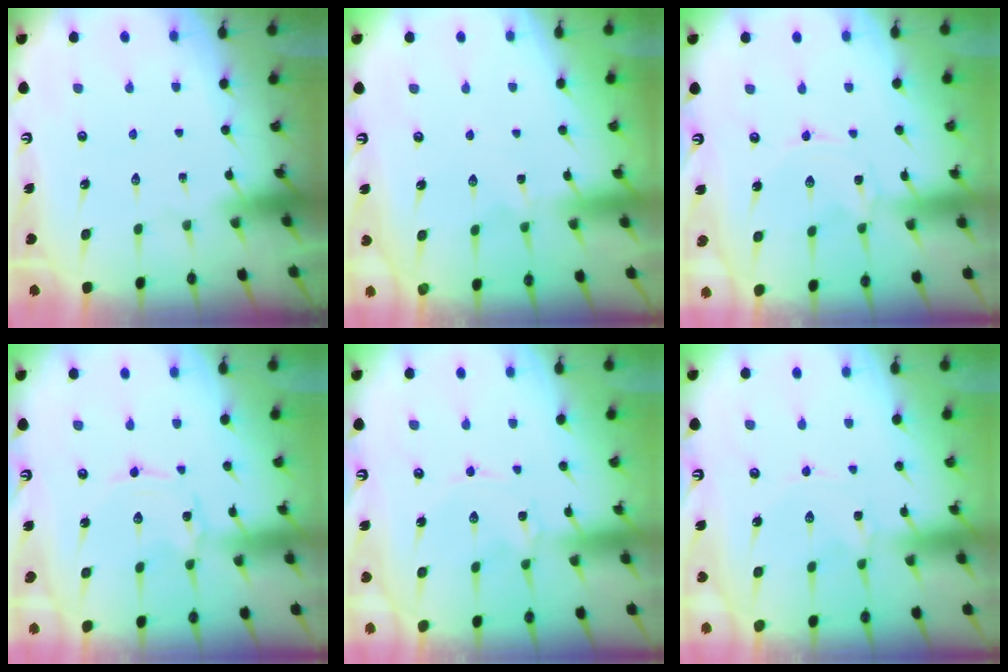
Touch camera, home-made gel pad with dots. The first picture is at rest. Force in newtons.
{"total": 0.7, "press": 0.6, "slide": 0.3}
{"total": 0.0}
{"total": 1.2, "press": 1.2, "slide": 0.1}
{"total": 0.9, "press": 0.9, "slide": 0.2}
{"total": 1.1, "press": 1.1, "slide": 0.2}